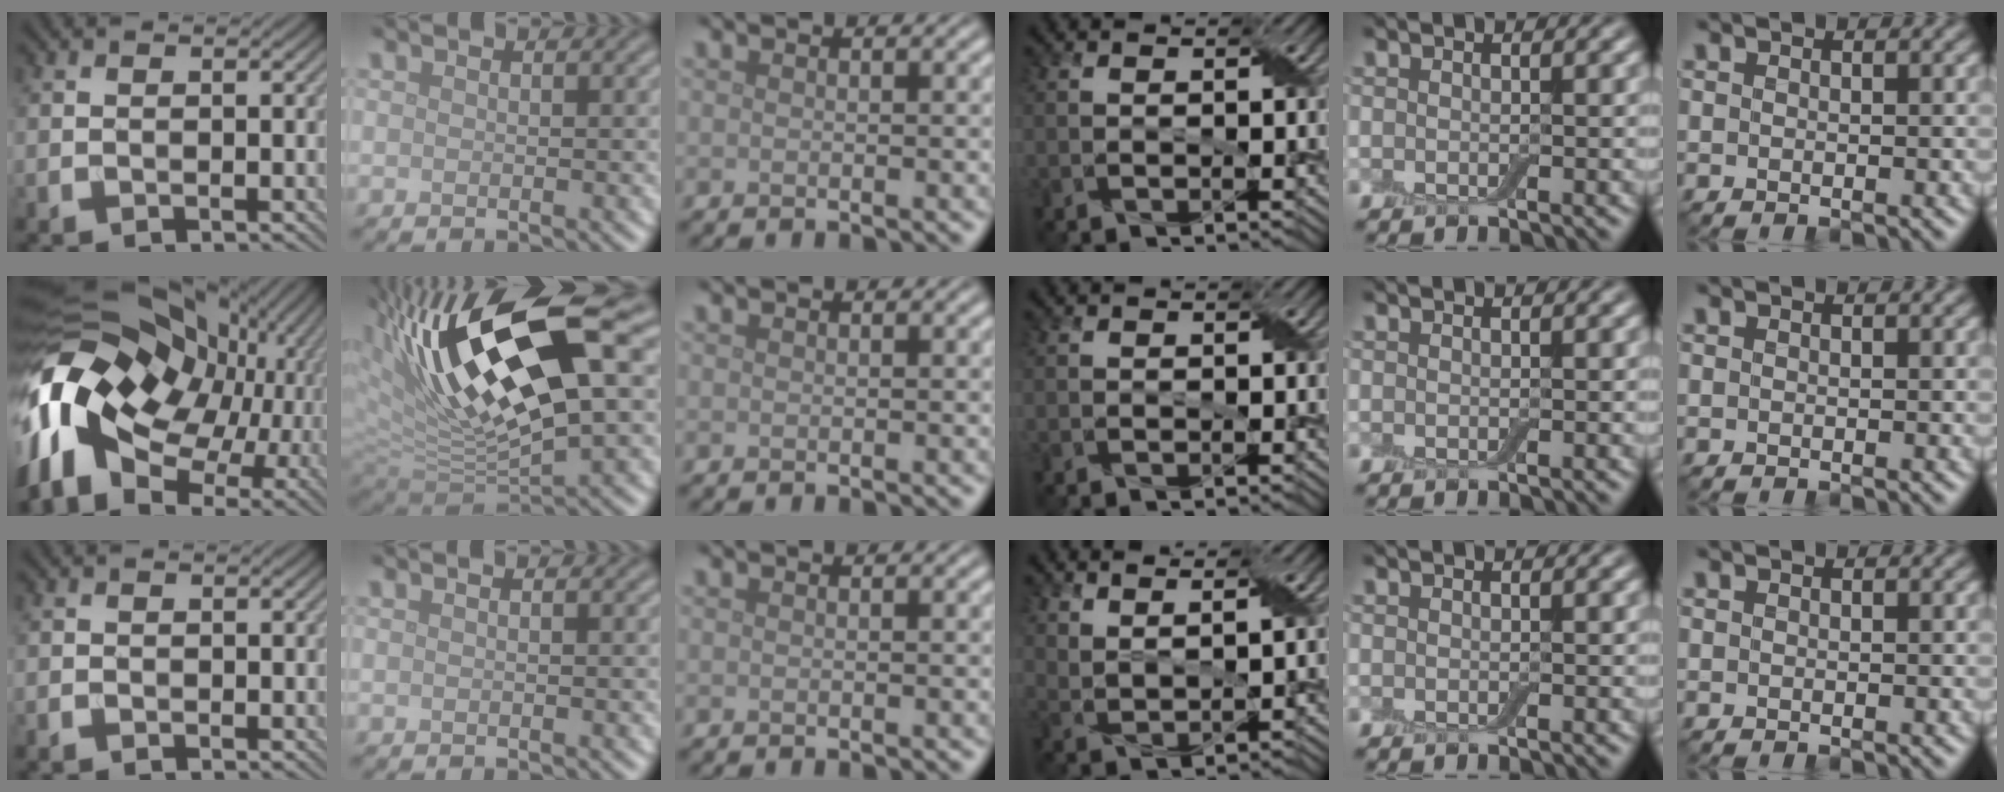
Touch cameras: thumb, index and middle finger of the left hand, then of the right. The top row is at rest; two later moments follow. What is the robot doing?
{"motion": "peel", "object": "aluminum foil"}